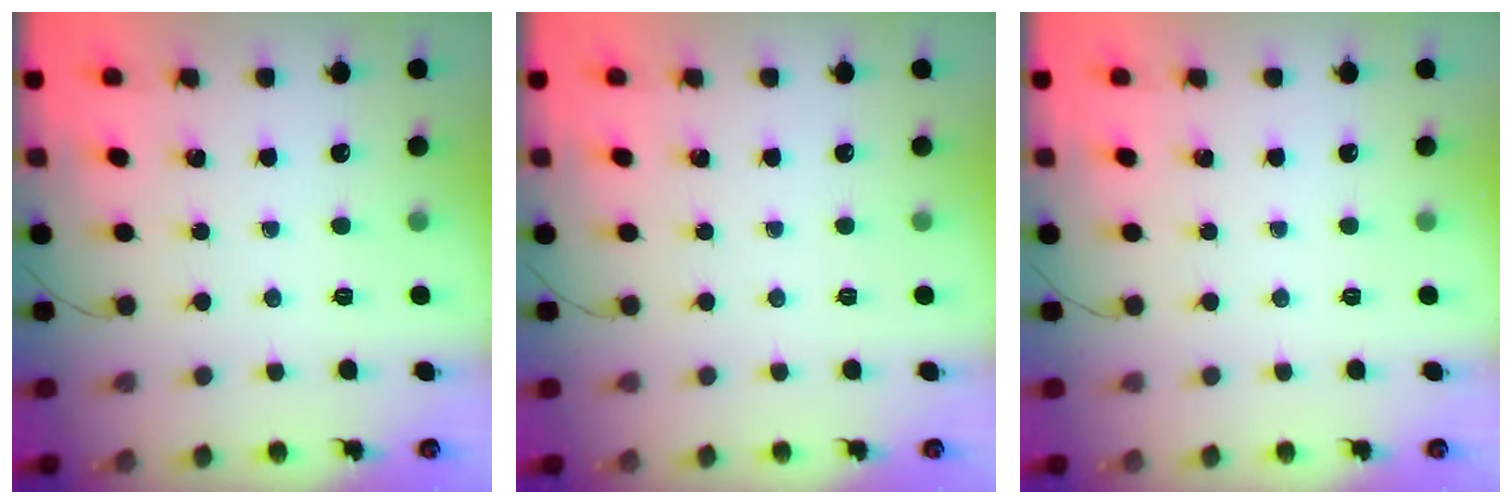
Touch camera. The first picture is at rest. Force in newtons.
{"total": 0.0}
{"total": 0.0}